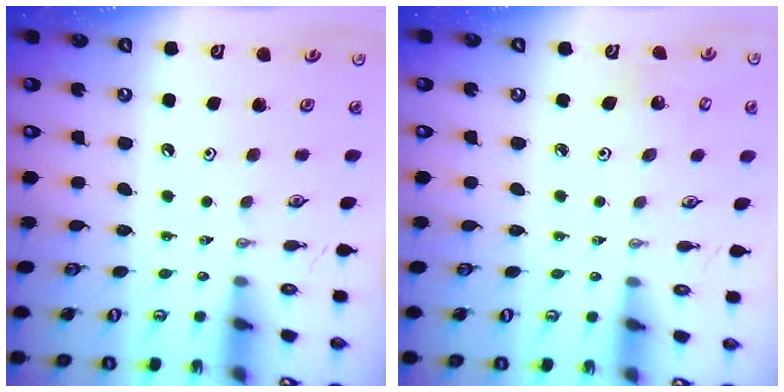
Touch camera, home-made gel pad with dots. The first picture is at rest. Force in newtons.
{"total": 2.7, "press": 2.6, "slide": 1.0}